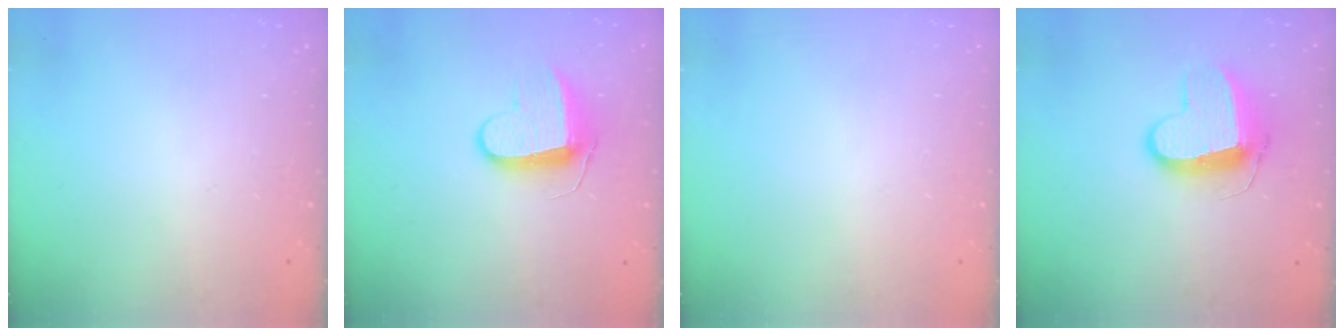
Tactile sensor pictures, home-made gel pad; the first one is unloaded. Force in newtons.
{"total": 9.1, "press": 9.1, "slide": 0.3}
{"total": 0.0}
{"total": 11.7, "press": 11.7, "slide": 0.9}